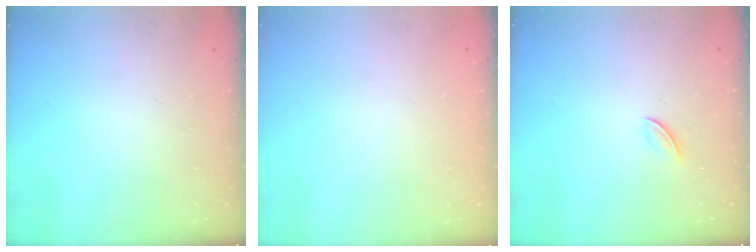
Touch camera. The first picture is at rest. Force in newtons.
{"total": 2.1, "press": 2.1, "slide": 0.1}
{"total": 2.8, "press": 2.7, "slide": 0.9}